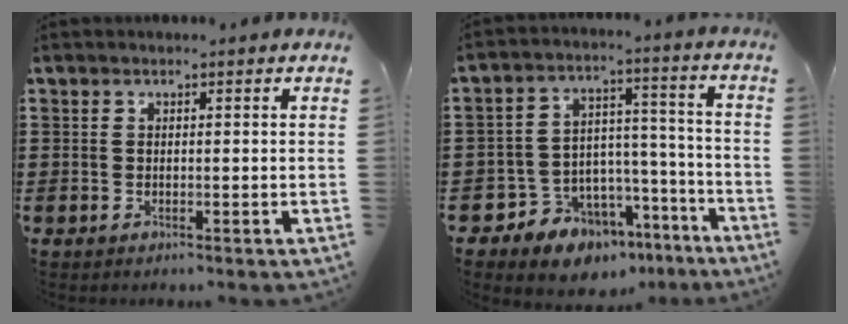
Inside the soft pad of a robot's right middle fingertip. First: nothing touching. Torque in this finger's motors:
{"motor_torque": [1.35, -0.79, 0.21, 0.14]}